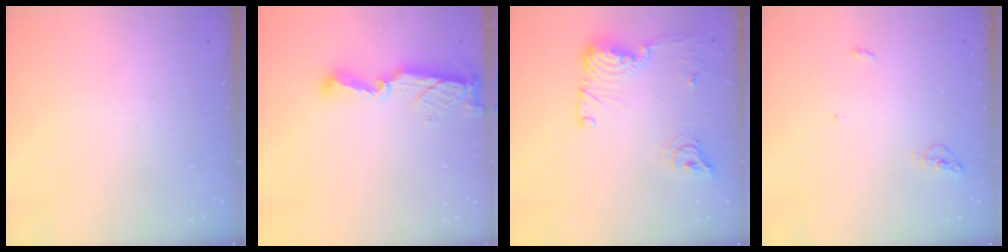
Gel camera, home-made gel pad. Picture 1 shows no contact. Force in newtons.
{"total": 8.4, "press": 8.4, "slide": 0.8}
{"total": 14.7, "press": 14.6, "slide": 2.1}
{"total": 4.6, "press": 4.5, "slide": 1.0}